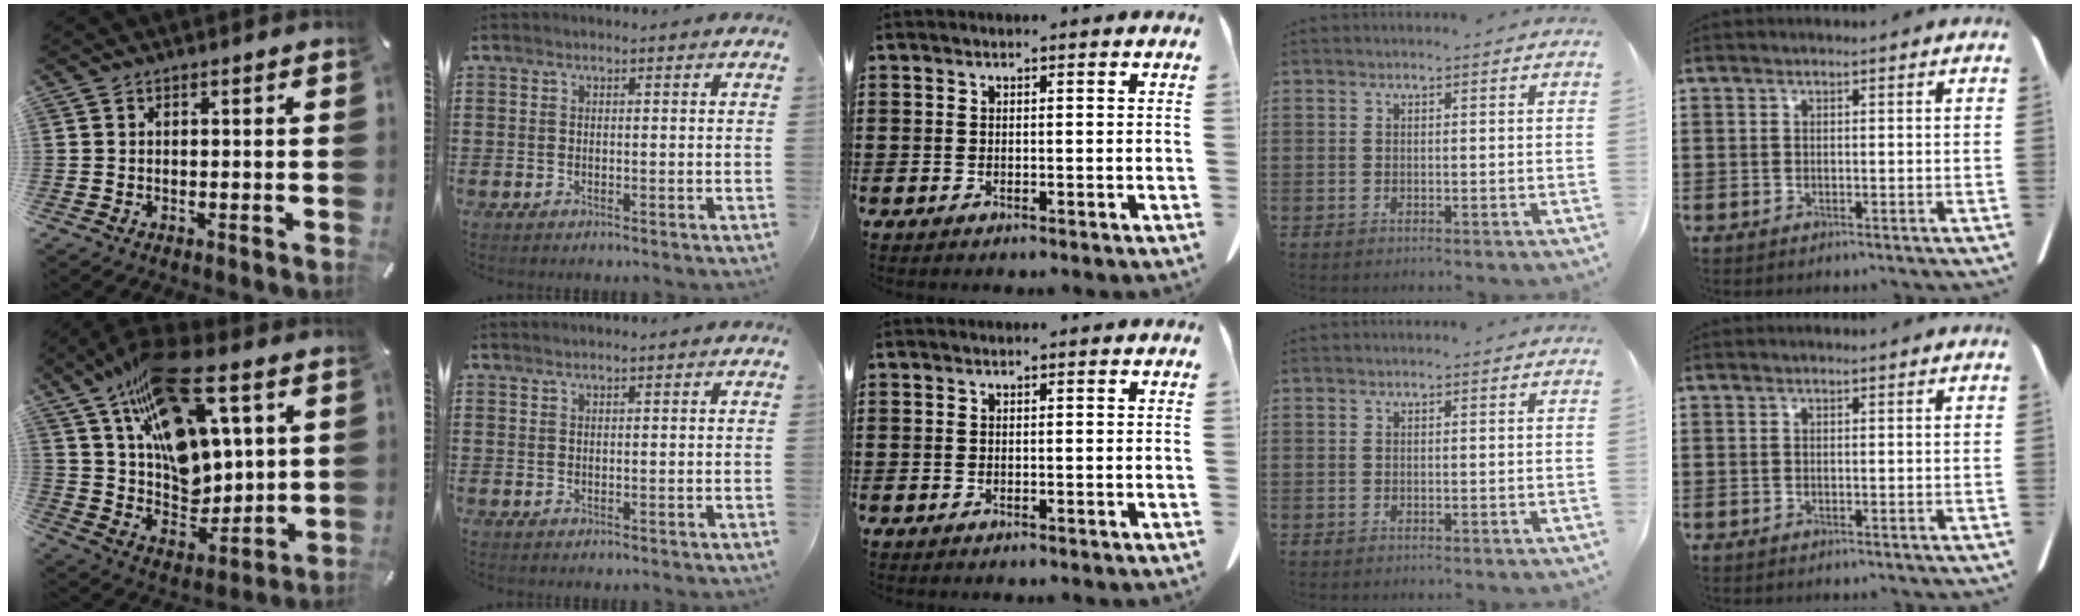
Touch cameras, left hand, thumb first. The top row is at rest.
{"thumb": {"total": 20.8, "force": [10.4, 11.6, 13.8], "torque": [-0.239, -0.064, 0.185]}, "index": {"total": 0.9, "force": [0.8, -0.1, 0.4], "torque": [-0.007, -0.001, 0.015]}}